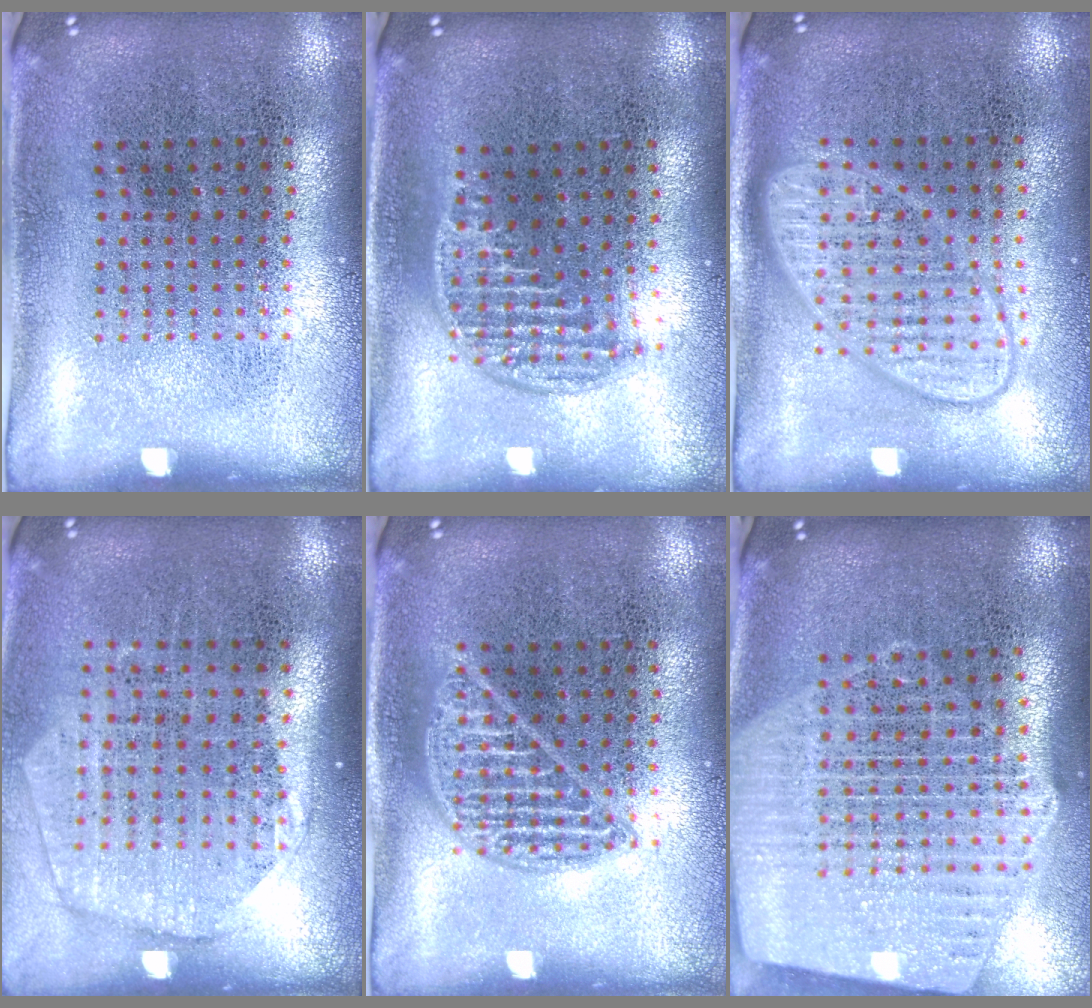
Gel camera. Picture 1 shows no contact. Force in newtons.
{"total": 1.3, "press": 1.1, "slide": 0.6}
{"total": 2.9, "press": 2.9, "slide": 0.5}
{"total": 1.8, "press": 1.5, "slide": 0.9}
{"total": 1.1, "press": 1.0, "slide": 0.2}
{"total": 2.6, "press": 2.2, "slide": 1.4}